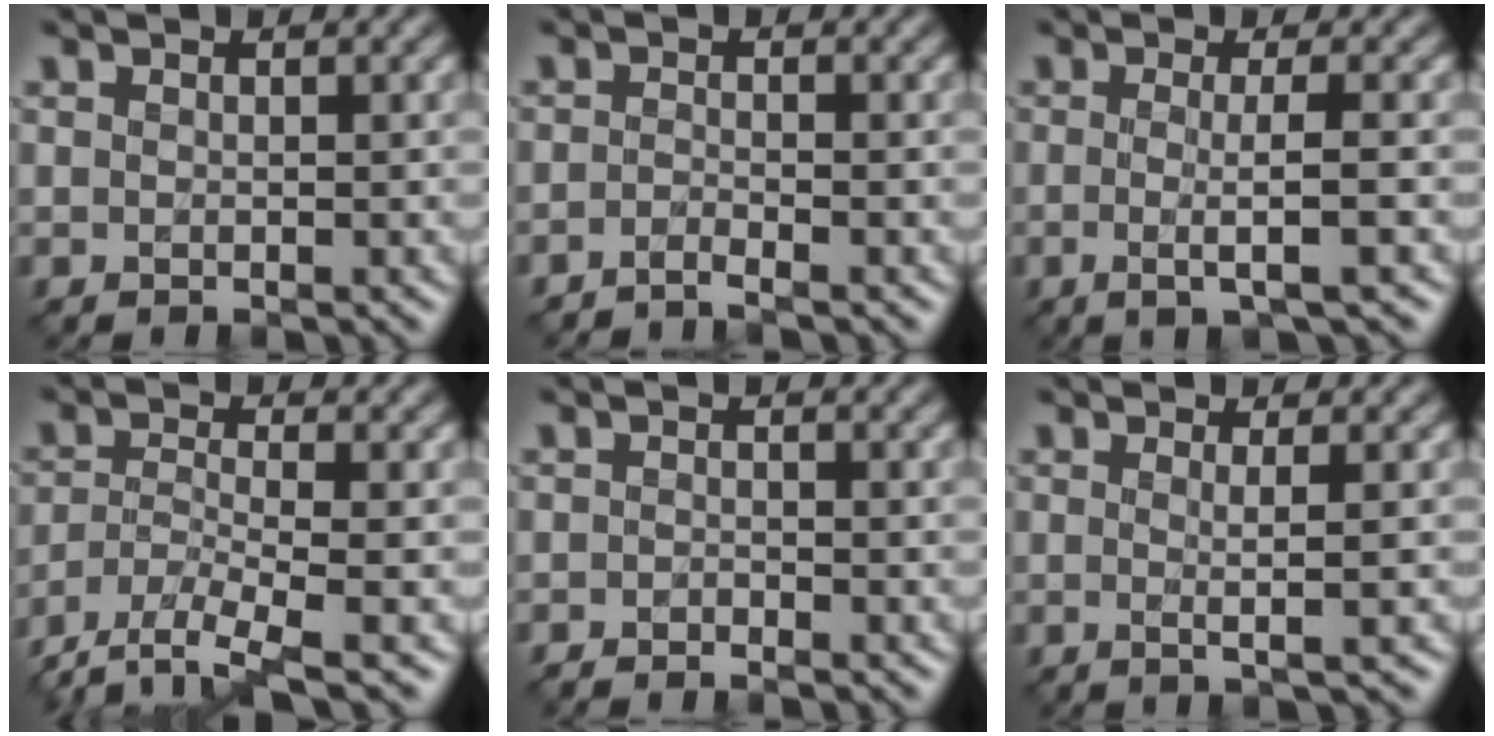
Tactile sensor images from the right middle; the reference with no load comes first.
{"total": 1.4, "force": [-1.3, 0.1, 0.5], "torque": [-0.003, -0.007, -0.032]}
{"total": 3.3, "force": [-0.5, 0.7, 3.2], "torque": [-0.049, -0.011, -0.011]}
{"total": 6.0, "force": [-4.6, 1.4, 3.6], "torque": [-0.077, -0.017, -0.091]}
{"total": 0.9, "force": [-0.9, 0.0, 0.2], "torque": [-0.002, -0.003, -0.017]}
{"total": 2.0, "force": [0.0, 0.4, 1.9], "torque": [-0.034, 0.000, -0.009]}